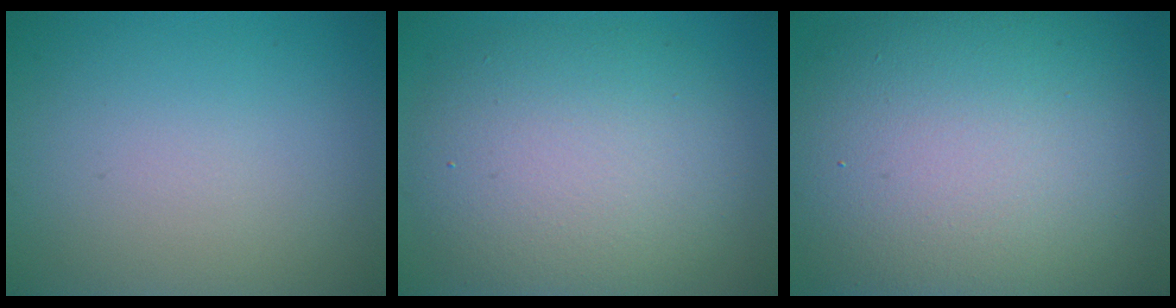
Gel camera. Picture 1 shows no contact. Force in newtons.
{"total": 8.8, "press": 8.7, "slide": 0.9}
{"total": 15.8, "press": 15.8, "slide": 1.3}